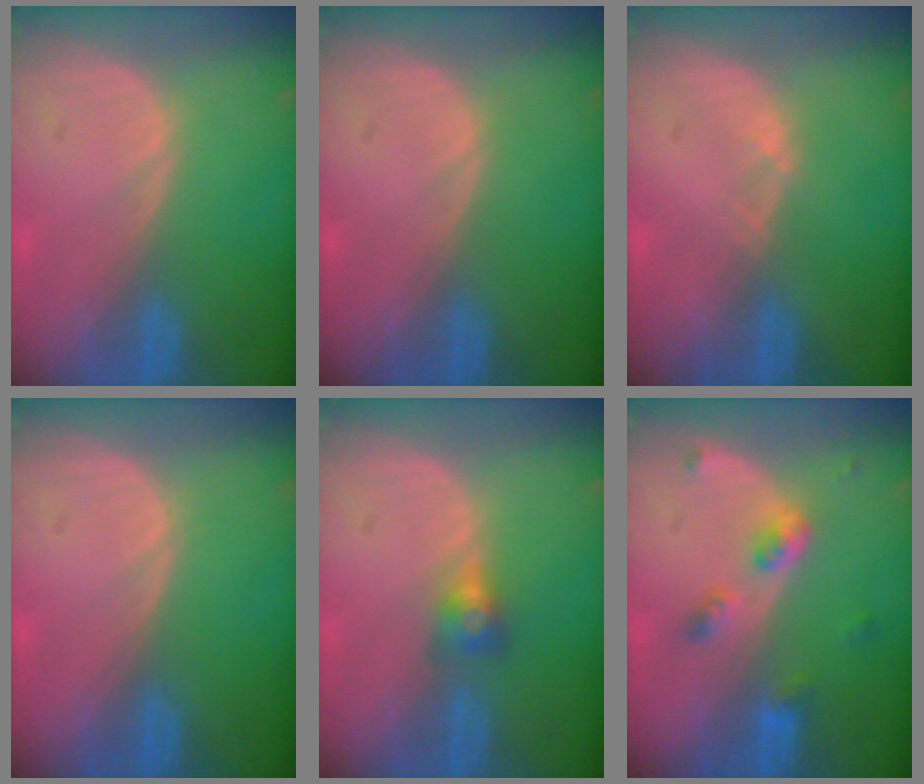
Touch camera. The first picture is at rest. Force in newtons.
{"total": 0.0}
{"total": 0.6, "press": 0.5, "slide": 0.2}
{"total": 0.0}
{"total": 2.8, "press": 2.5, "slide": 1.3}
{"total": 4.2, "press": 4.2, "slide": 0.5}